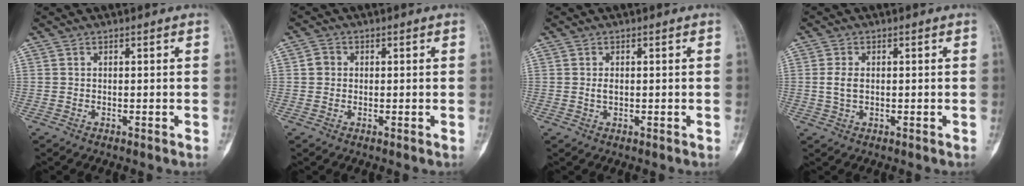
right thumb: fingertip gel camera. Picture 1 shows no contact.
{"total": 2.0, "force": [0.1, 1.8, 0.8], "torque": [-0.005, 0.004, 0.000]}
{"total": 1.3, "force": [0.0, 0.7, 1.0], "torque": [-0.019, 0.000, 0.002]}
{"total": 3.0, "force": [0.2, 1.8, 2.3], "torque": [-0.049, 0.001, 0.003]}